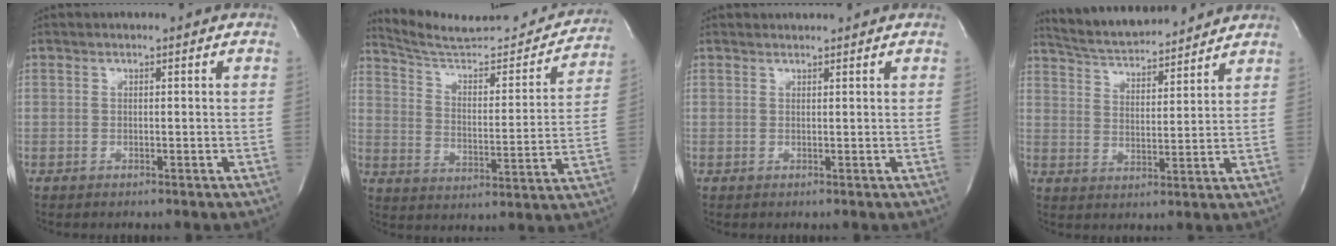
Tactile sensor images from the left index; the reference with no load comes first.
{"total": 21.3, "force": [20.2, 3.0, 5.9], "torque": [-0.083, -0.038, 0.283]}
{"total": 1.3, "force": [1.3, 0.0, -0.1], "torque": [-0.006, 0.009, 0.025]}
{"total": 13.6, "force": [12.8, 2.0, 4.4], "torque": [-0.080, 0.018, 0.206]}